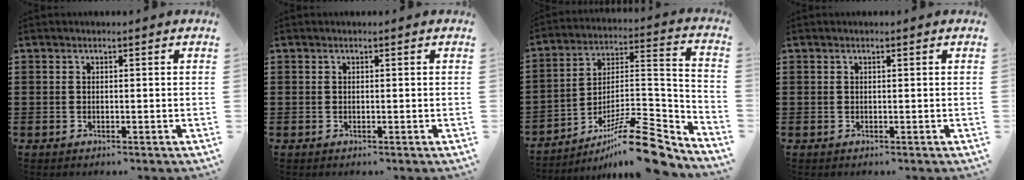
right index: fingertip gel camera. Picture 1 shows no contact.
{"total": 0.0}
{"total": 13.8, "force": [-10.3, 2.8, 8.8], "torque": [-0.125, 0.042, -0.183]}
{"total": 0.0}